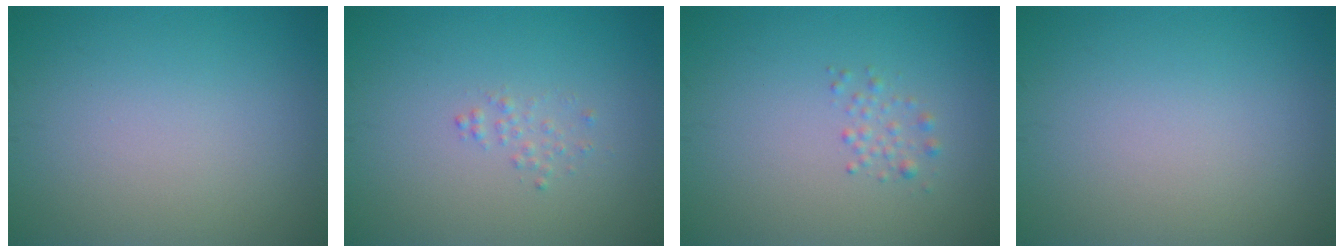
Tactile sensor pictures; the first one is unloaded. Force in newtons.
{"total": 0.9, "press": 0.9, "slide": 0.0}
{"total": 1.5, "press": 1.5, "slide": 0.0}
{"total": 0.0}